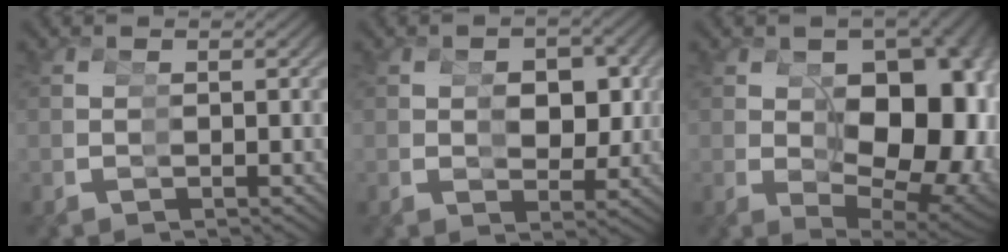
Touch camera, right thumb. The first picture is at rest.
{"total": 4.6, "force": [0.5, 3.2, 3.2], "torque": [-0.050, -0.024, 0.019]}
{"total": 15.3, "force": [0.2, 9.4, 12.1], "torque": [-0.175, -0.053, 0.031]}